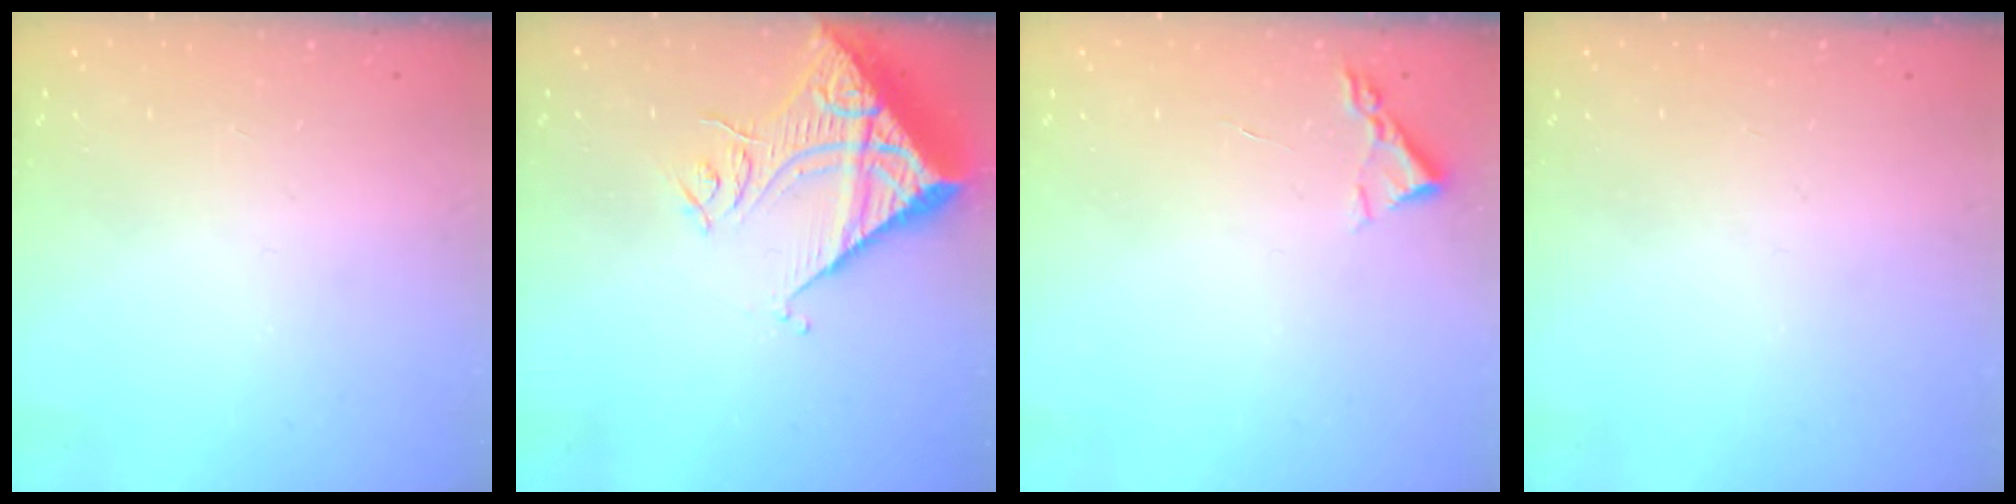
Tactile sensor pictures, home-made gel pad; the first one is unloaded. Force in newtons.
{"total": 13.5, "press": 13.4, "slide": 1.7}
{"total": 2.2, "press": 2.2, "slide": 0.3}
{"total": 0.0}